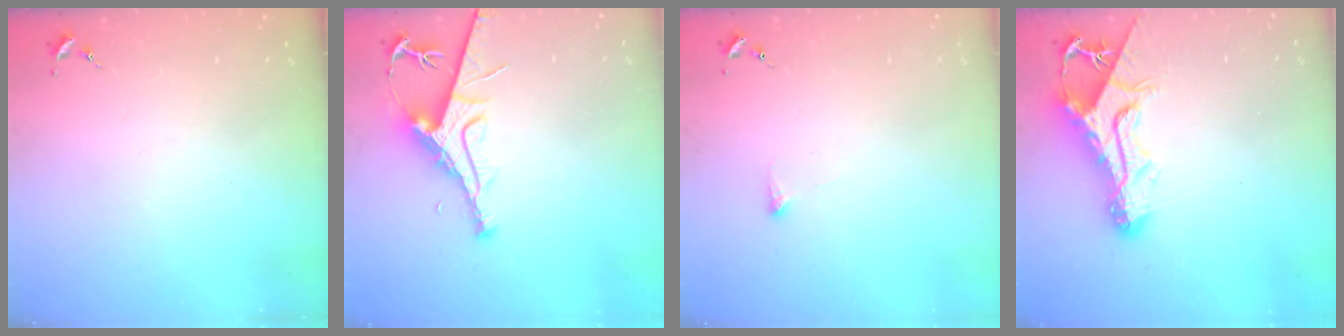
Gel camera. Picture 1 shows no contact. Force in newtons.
{"total": 9.8, "press": 9.7, "slide": 1.3}
{"total": 4.3, "press": 4.2, "slide": 1.2}
{"total": 13.9, "press": 13.8, "slide": 1.4}